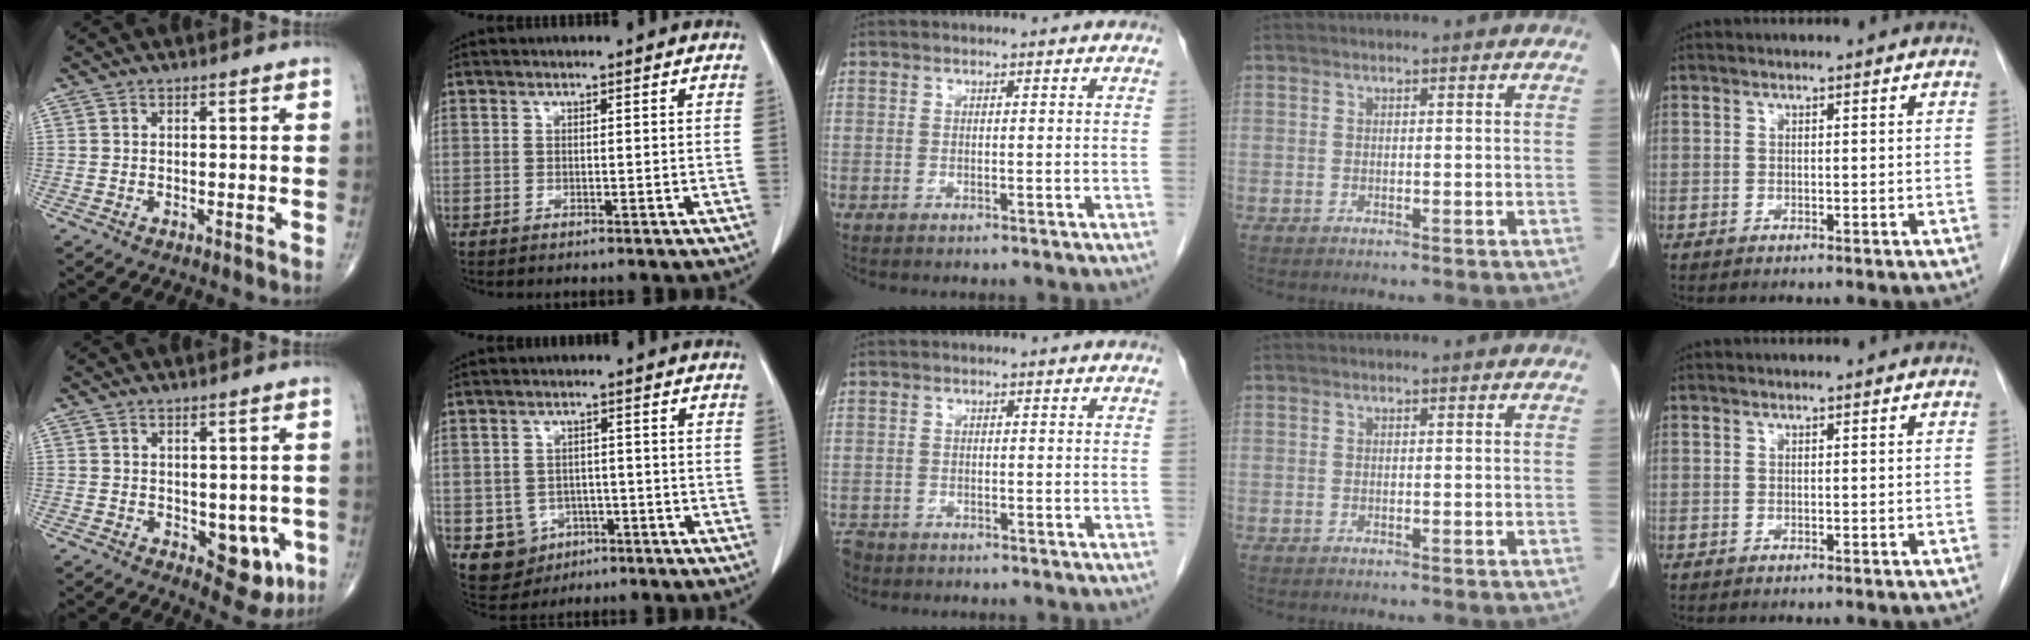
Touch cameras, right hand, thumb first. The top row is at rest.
{"thumb": {"total": 7.6, "force": [-1.7, 4.5, 5.9], "torque": [-0.033, -0.008, -0.011]}, "index": {"total": 7.3, "force": [-2.9, 6.4, 2.0], "torque": [-0.038, 0.009, -0.029]}, "middle": {"total": 2.9, "force": [-2.5, 1.4, 0.3], "torque": [-0.010, -0.003, -0.045]}}